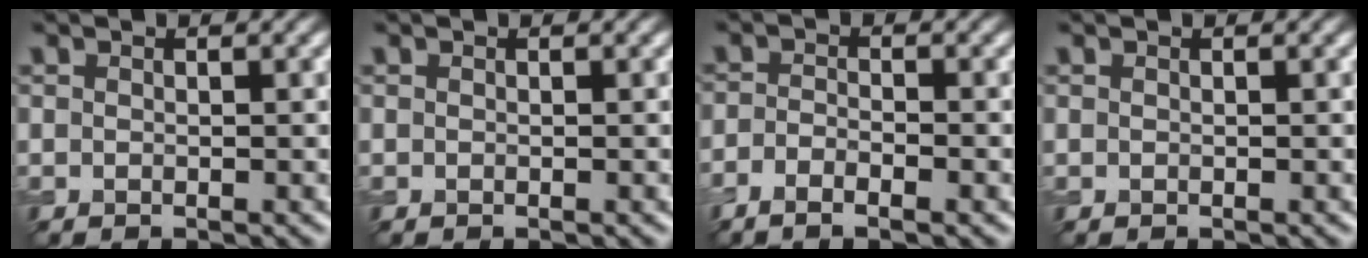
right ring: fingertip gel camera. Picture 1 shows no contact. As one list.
[{"total": 0.0}, {"total": 2.5, "force": [-1.6, 0.6, 1.8], "torque": [-0.040, -0.004, -0.033]}, {"total": 0.0}]